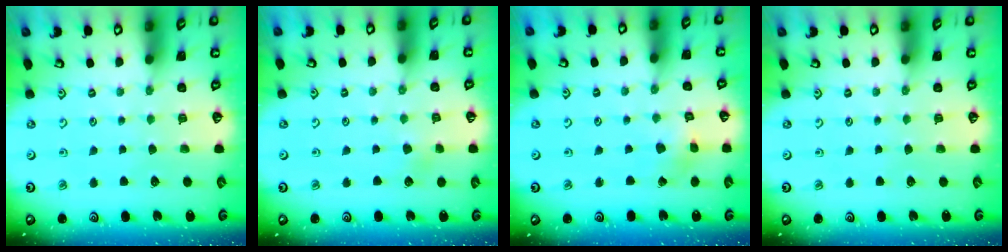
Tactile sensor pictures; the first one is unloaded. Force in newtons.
{"total": 2.9, "press": 2.8, "slide": 0.3}
{"total": 2.2, "press": 2.2, "slide": 0.2}
{"total": 0.0}